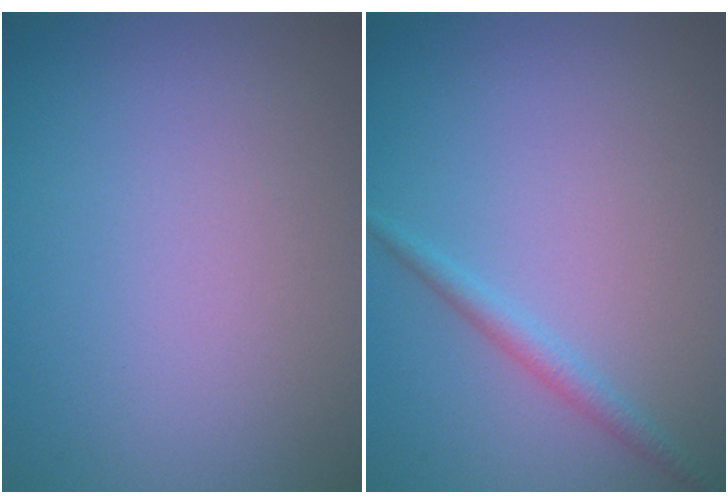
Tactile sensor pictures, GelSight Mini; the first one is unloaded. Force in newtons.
{"total": 1.5, "press": 1.5, "slide": 0.1}